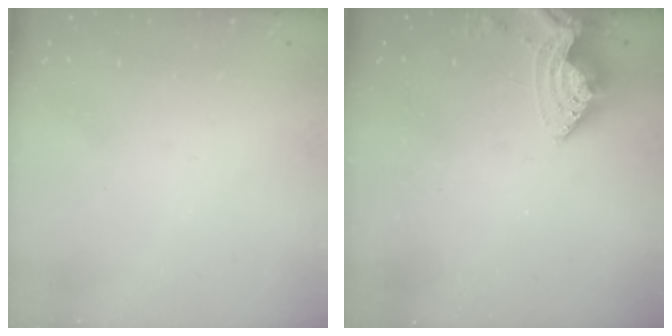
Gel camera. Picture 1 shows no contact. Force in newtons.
{"total": 9.1, "press": 9.0, "slide": 1.0}